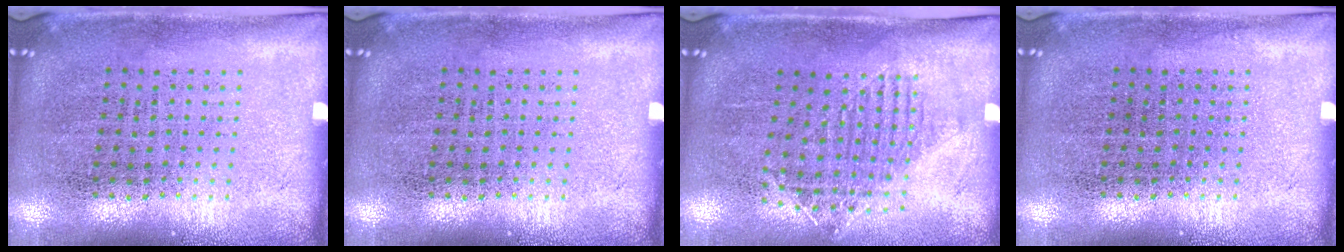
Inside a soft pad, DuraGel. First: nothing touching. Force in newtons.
{"total": 0.0}
{"total": 1.2, "press": 1.1, "slide": 0.6}
{"total": 0.0}